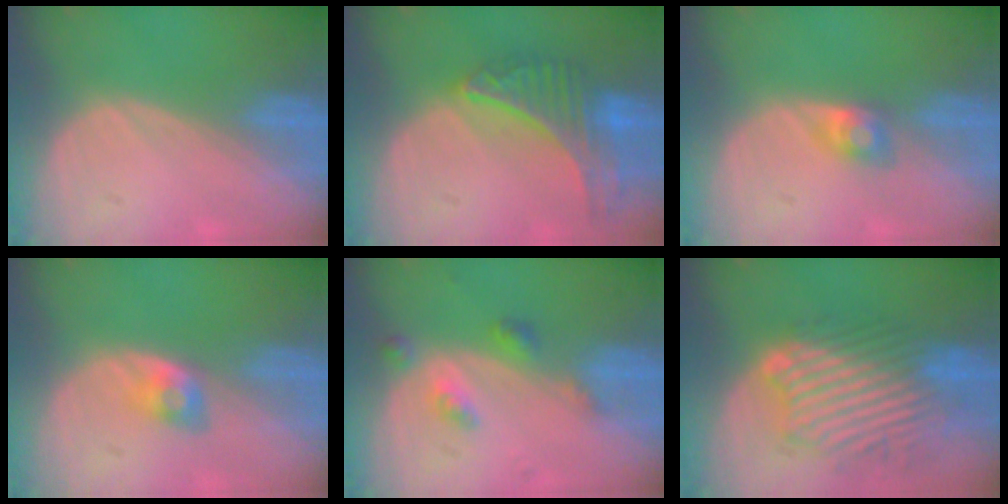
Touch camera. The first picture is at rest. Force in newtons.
{"total": 9.2, "press": 8.1, "slide": 4.4}
{"total": 2.7, "press": 2.5, "slide": 1.0}
{"total": 2.9, "press": 2.5, "slide": 1.4}
{"total": 4.4, "press": 4.0, "slide": 2.0}
{"total": 10.9, "press": 10.2, "slide": 3.9}